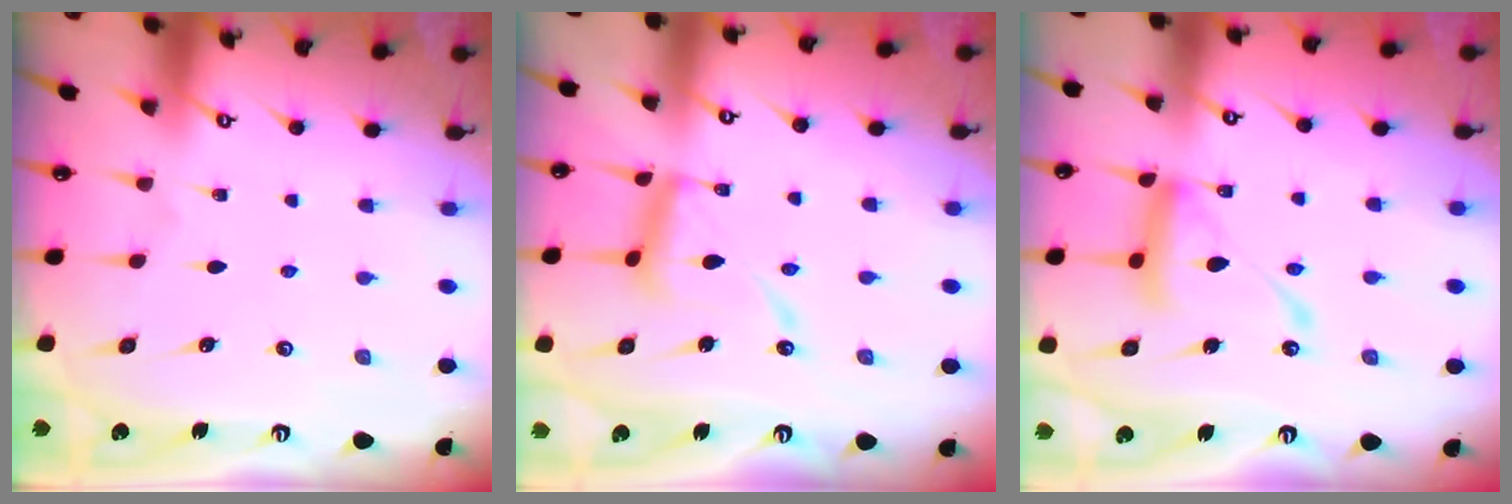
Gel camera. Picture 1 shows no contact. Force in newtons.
{"total": 12.5, "press": 12.4, "slide": 0.9}
{"total": 13.1, "press": 13.1, "slide": 1.1}